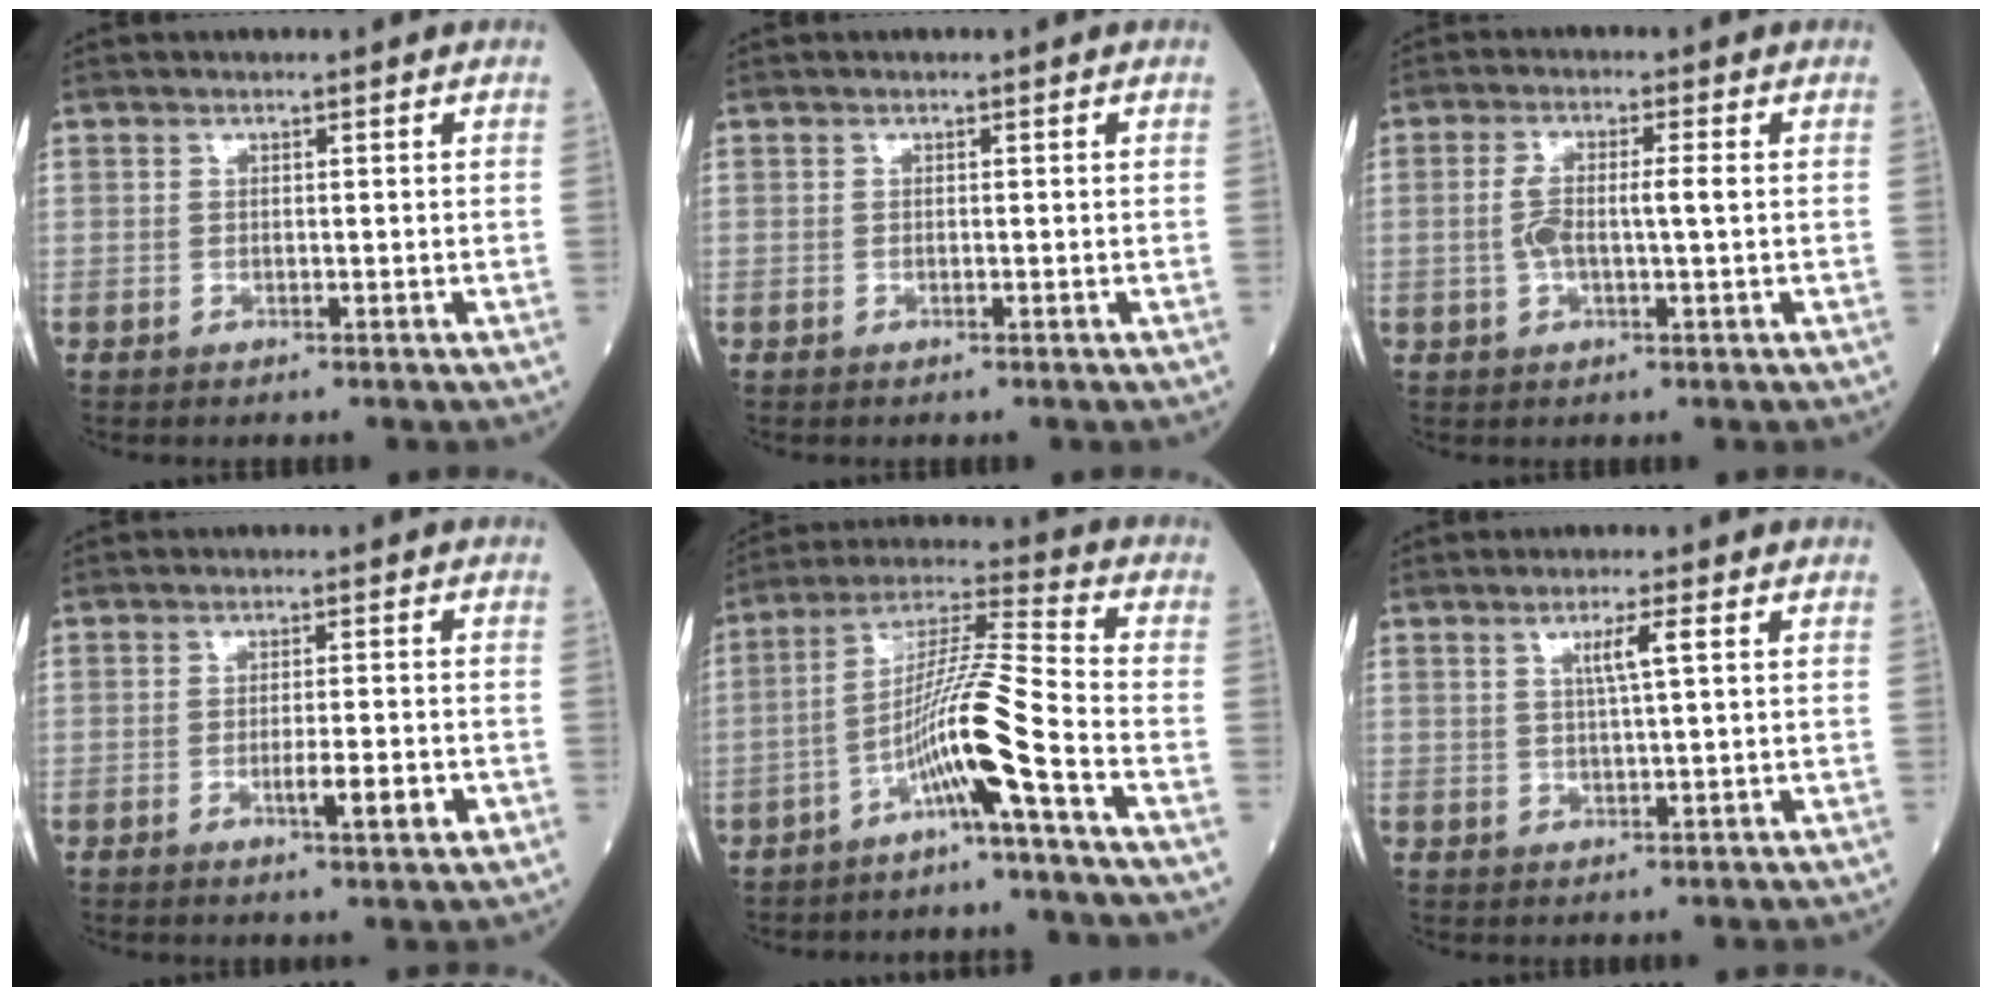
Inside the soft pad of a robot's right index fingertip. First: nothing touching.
{"total": 0.0}
{"total": 5.1, "force": [0.1, 0.9, 5.0], "torque": [-0.108, 0.012, 0.001]}
{"total": 4.6, "force": [-1.6, 0.4, 4.3], "torque": [-0.061, -0.003, -0.023]}
{"total": 10.4, "force": [-4.8, -1.4, 9.1], "torque": [-0.175, 0.009, -0.094]}
{"total": 3.3, "force": [1.3, -0.2, 3.0], "torque": [-0.050, 0.000, 0.022]}